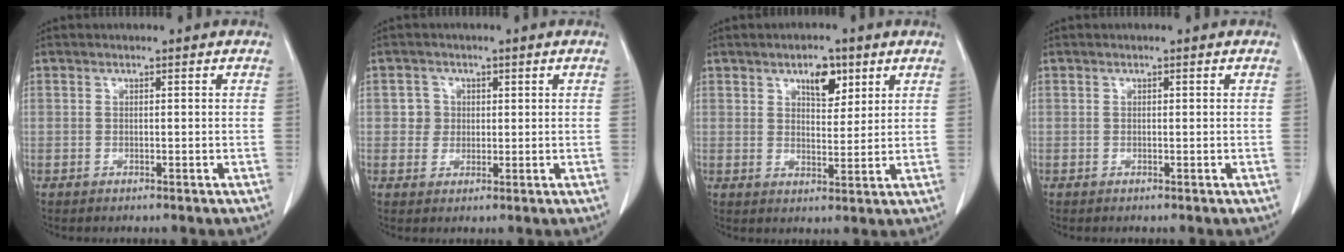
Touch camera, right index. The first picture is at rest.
{"total": 2.7, "force": [0.6, 2.7, 0.2], "torque": [0.005, 0.005, 0.009]}
{"total": 5.3, "force": [2.9, 2.5, 3.6], "torque": [-0.055, 0.001, 0.049]}
{"total": 0.0}